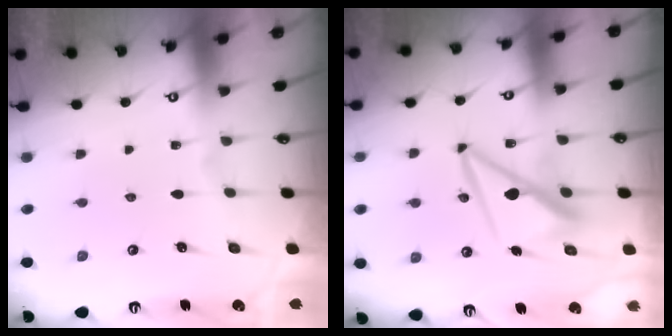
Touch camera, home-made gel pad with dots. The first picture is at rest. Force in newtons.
{"total": 9.4, "press": 9.3, "slide": 1.5}